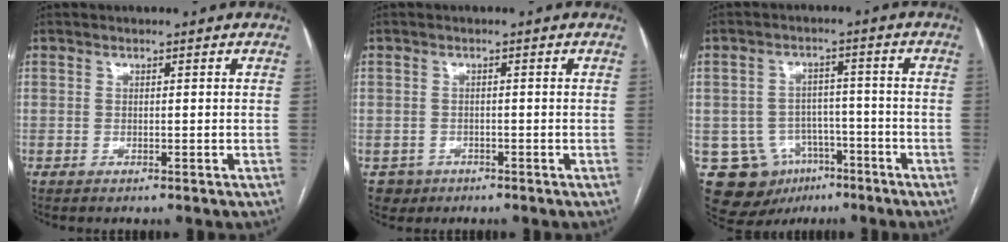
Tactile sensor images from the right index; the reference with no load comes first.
{"total": 2.6, "force": [-1.3, 2.3, -0.2], "torque": [0.006, 0.010, -0.020]}
{"total": 10.6, "force": [-5.1, 8.6, 3.3], "torque": [-0.058, 0.021, -0.066]}